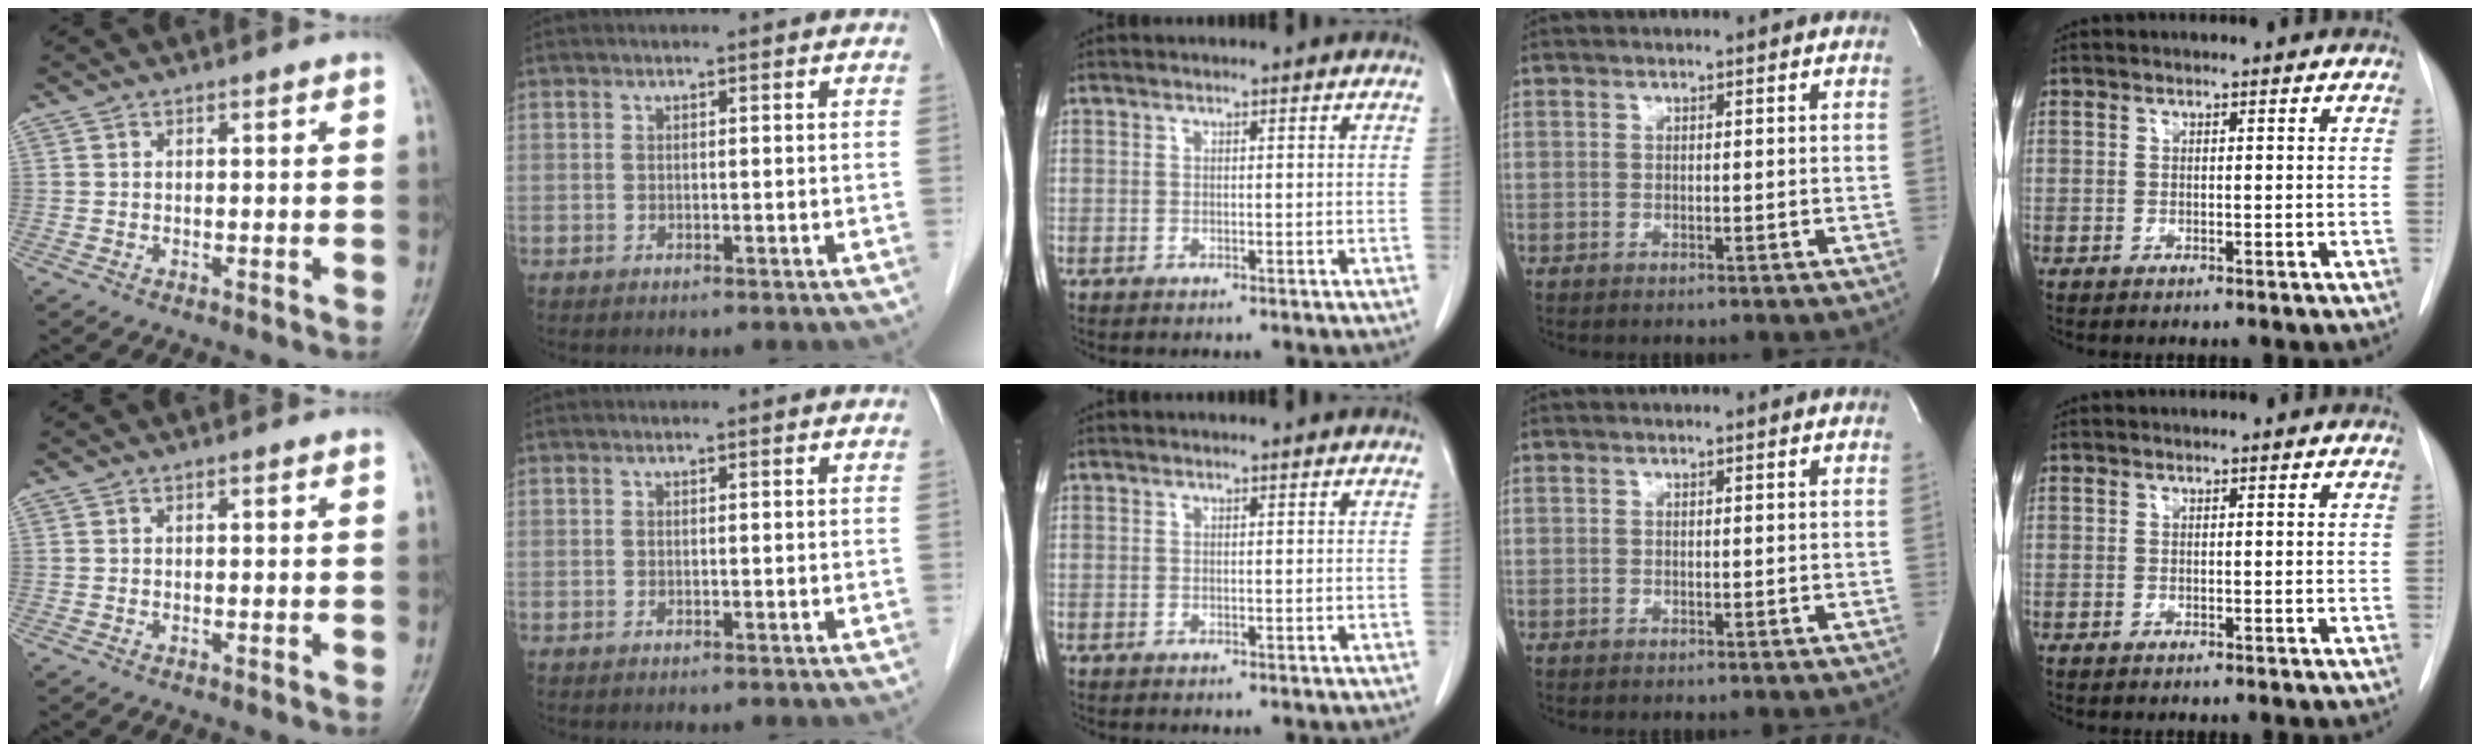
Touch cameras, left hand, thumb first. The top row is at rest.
{}